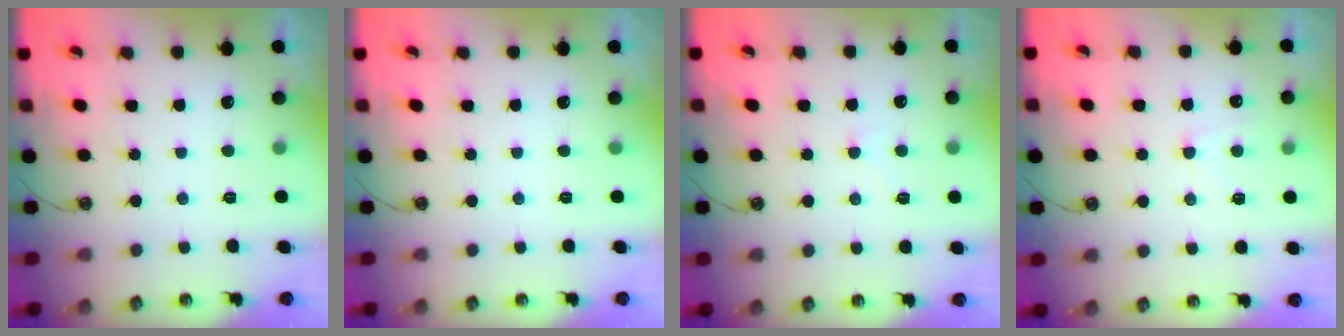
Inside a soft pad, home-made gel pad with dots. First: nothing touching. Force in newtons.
{"total": 0.0}
{"total": 0.0}
{"total": 2.6, "press": 2.5, "slide": 0.4}